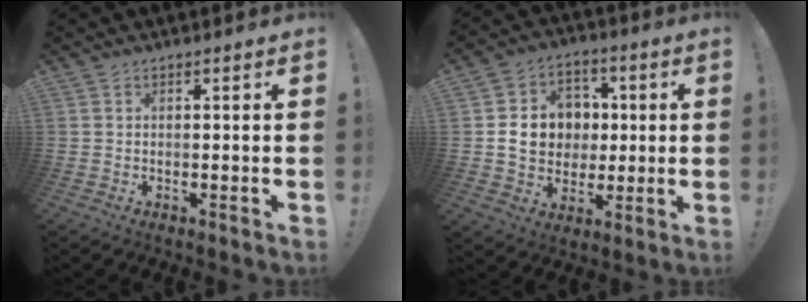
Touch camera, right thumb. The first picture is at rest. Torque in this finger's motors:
{"motor_torque": [0.52, 0.59, 0.64, 0.11, 0.05]}